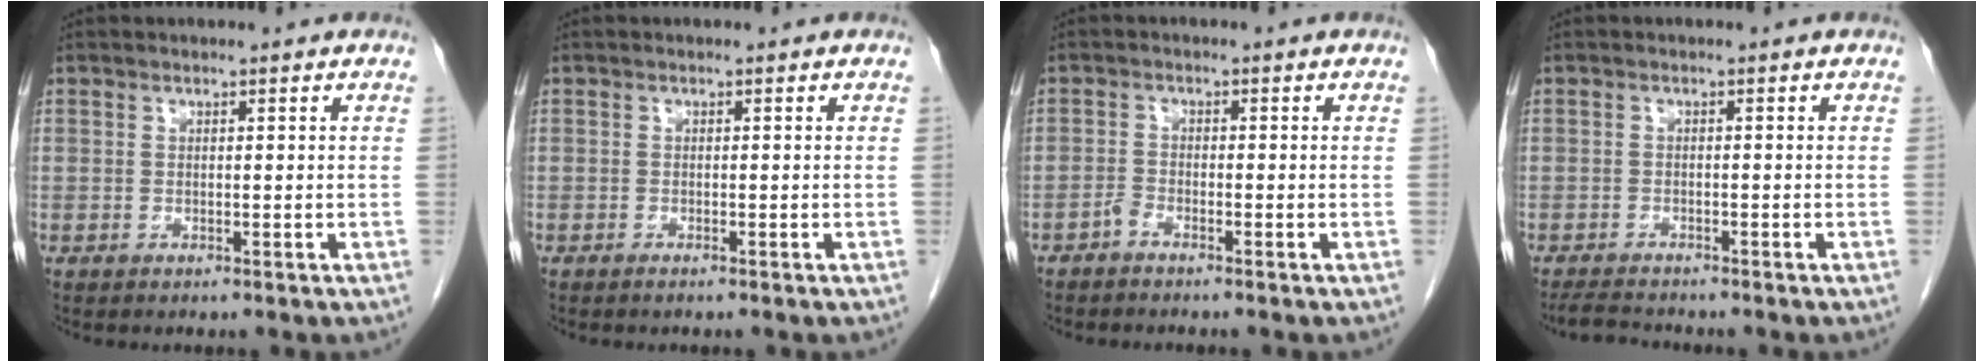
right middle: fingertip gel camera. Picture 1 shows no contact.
{"total": 0.6, "force": [-0.4, 0.0, 0.3], "torque": [-0.010, -0.001, -0.007]}
{"total": 1.3, "force": [-1.2, 0.2, 0.5], "torque": [-0.013, 0.001, -0.024]}
{"total": 3.3, "force": [-3.1, 0.1, 0.9], "torque": [-0.020, -0.016, -0.054]}